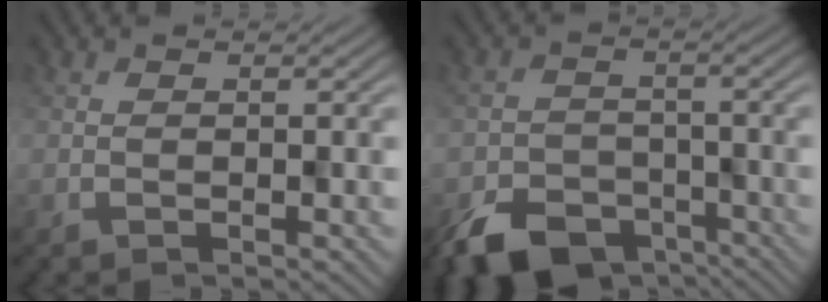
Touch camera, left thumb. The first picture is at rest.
{"total": 8.1, "force": [-5.9, 4.6, 3.2], "torque": [-0.057, -0.025, -0.093]}